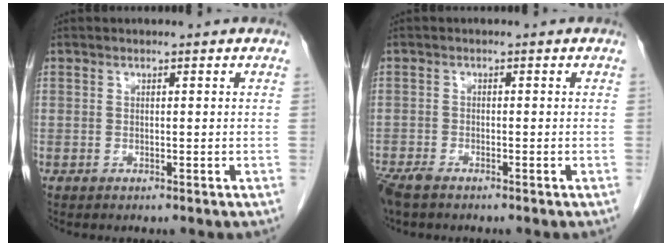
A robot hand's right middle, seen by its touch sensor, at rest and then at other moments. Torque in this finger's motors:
{"motor_torque": [0.48, -0.37, 0.11, 0.04]}